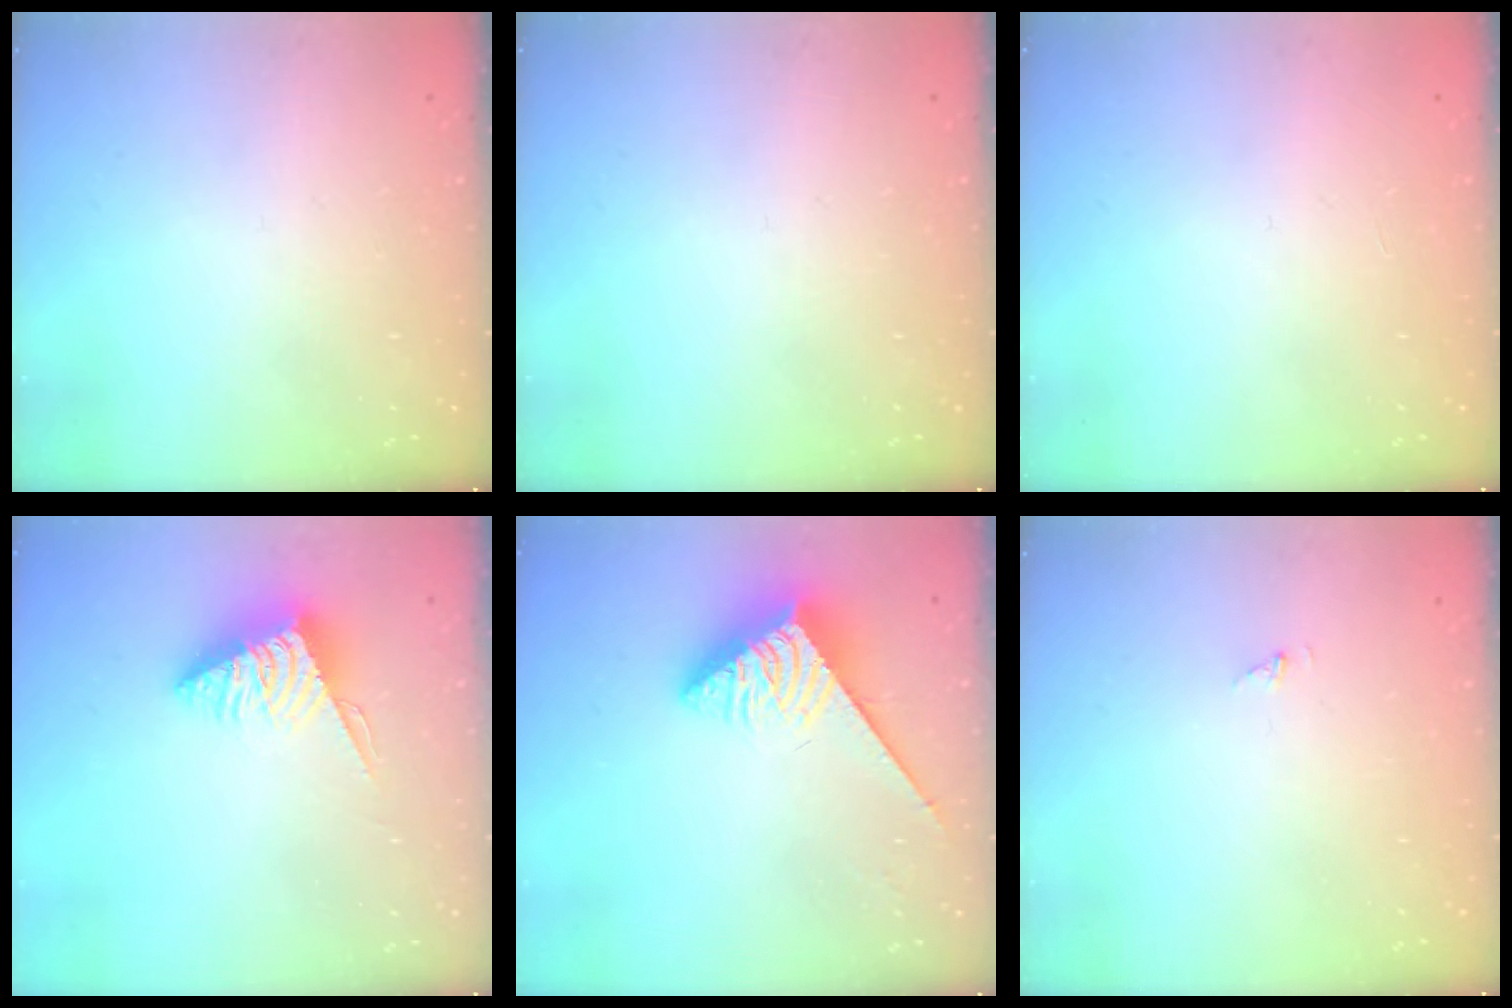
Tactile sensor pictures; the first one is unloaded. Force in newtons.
{"total": 0.0}
{"total": 0.0}
{"total": 5.9, "press": 5.9, "slide": 0.6}
{"total": 3.6, "press": 3.6, "slide": 0.5}
{"total": 0.7, "press": 0.7, "slide": 0.0}